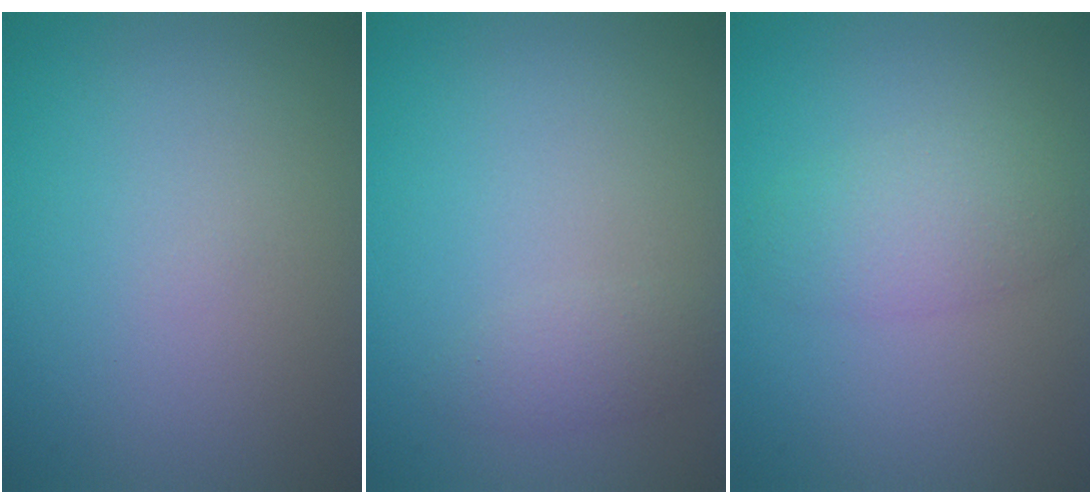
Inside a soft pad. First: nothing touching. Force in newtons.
{"total": 1.3, "press": 1.3, "slide": 0.1}
{"total": 3.2, "press": 3.2, "slide": 0.0}